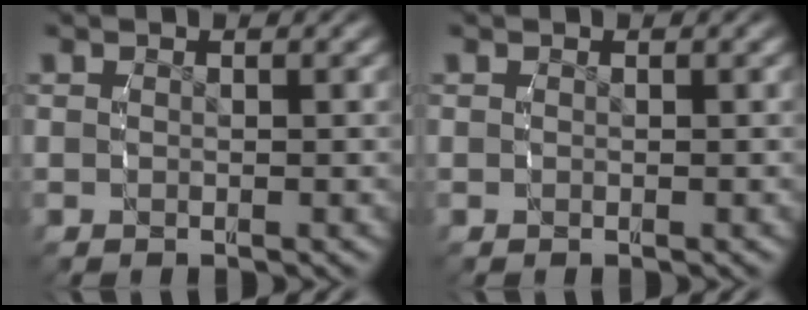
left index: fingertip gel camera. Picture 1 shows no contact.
{"total": 0.0}